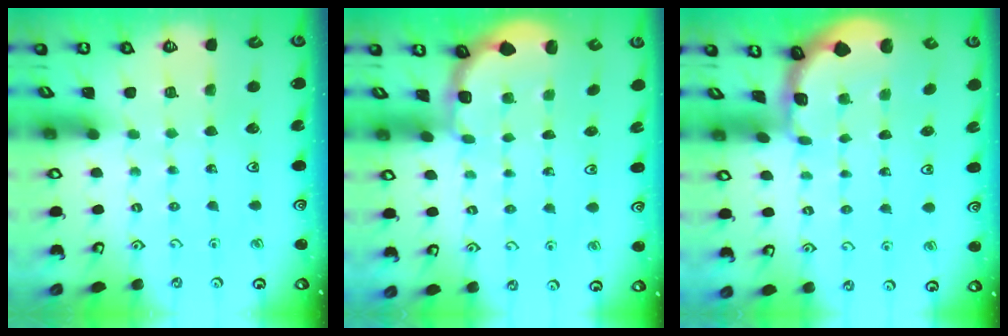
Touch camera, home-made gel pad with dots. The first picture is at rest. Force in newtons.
{"total": 2.0, "press": 1.8, "slide": 0.7}
{"total": 1.1, "press": 1.1, "slide": 0.1}